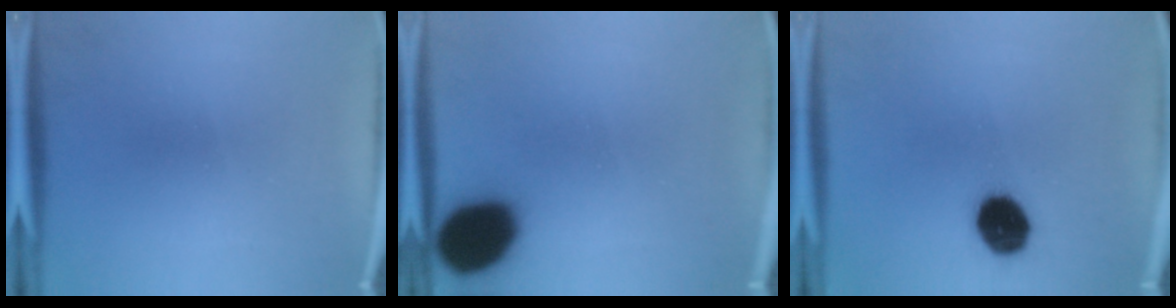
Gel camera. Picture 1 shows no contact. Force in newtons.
{"total": 18.8}
{"total": 11.9}